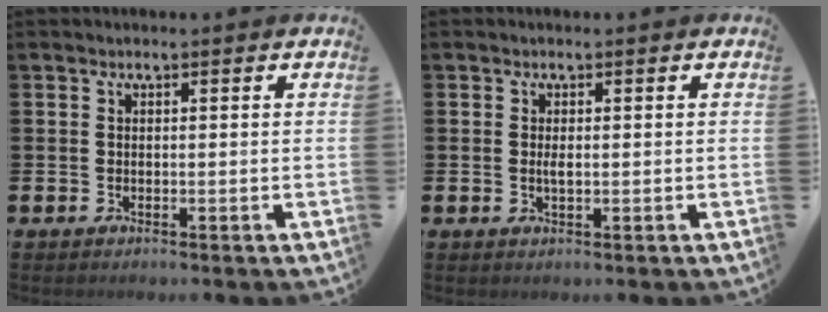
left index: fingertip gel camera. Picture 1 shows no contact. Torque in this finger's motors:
{"motor_torque": [0.39, 0.08, 0.05, 0.02]}